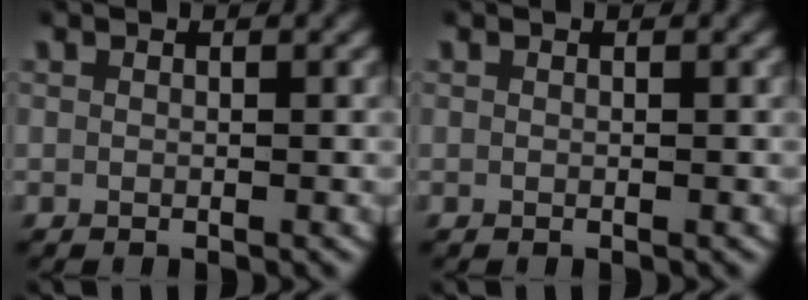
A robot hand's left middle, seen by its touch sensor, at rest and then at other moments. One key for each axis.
{"total": 0.0}